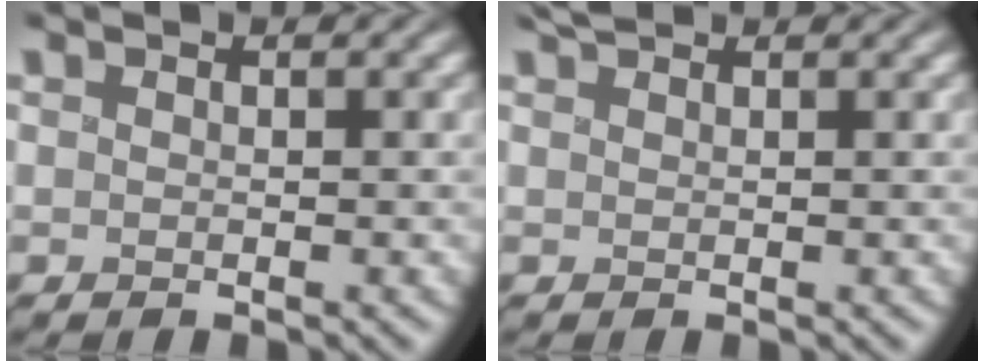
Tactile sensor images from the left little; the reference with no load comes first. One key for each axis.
{"total": 1.3, "fx": 1.2, "fy": 0.1, "fz": 0.4, "tx": -0.003, "ty": 0.008, "tz": 0.026}